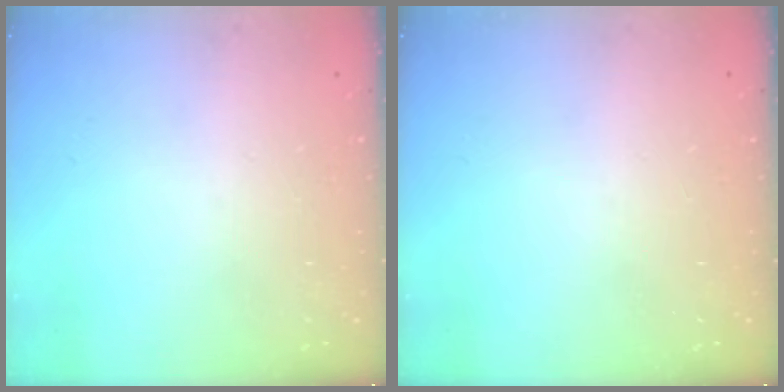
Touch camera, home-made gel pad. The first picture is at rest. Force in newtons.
{"total": 0.0}